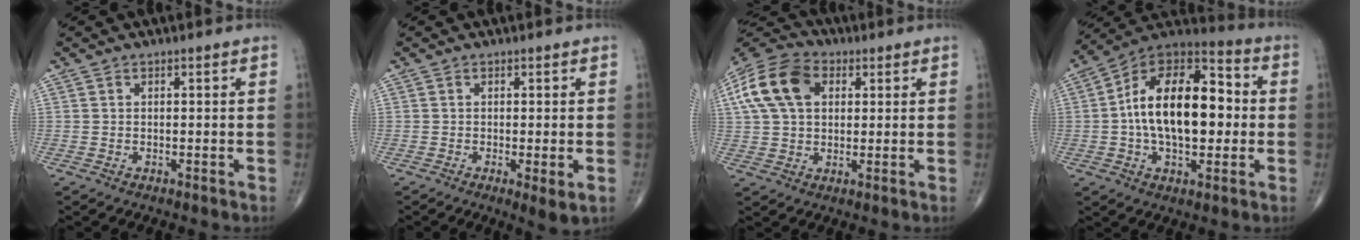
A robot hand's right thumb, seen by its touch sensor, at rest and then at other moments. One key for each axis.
{"total": 3.5, "fx": -0.8, "fy": 0.6, "fz": 3.4, "tx": -0.060, "ty": -0.015, "tz": -0.015}
{"total": 14.6, "fx": 4.1, "fy": 9.9, "fz": 10.0, "tx": -0.188, "ty": 0.018, "tz": 0.066}
{"total": 21.3, "fx": 0.2, "fy": 11.4, "fz": 18.0, "tx": -0.276, "ty": 0.034, "tz": -0.004}